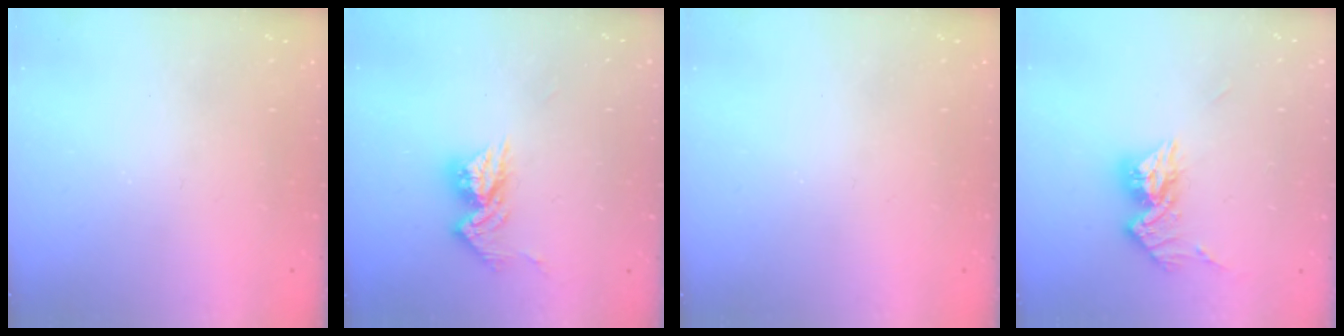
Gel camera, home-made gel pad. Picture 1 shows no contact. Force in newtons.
{"total": 10.8, "press": 10.8, "slide": 1.0}
{"total": 0.0}
{"total": 11.6, "press": 11.6, "slide": 0.8}